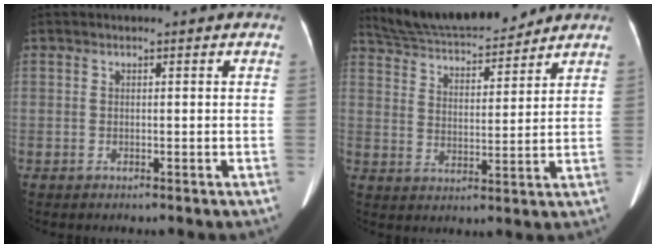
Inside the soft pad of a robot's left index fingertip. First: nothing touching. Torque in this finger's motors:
{"motor_torque": [0.05, -0.27, 0.00, 0.00]}